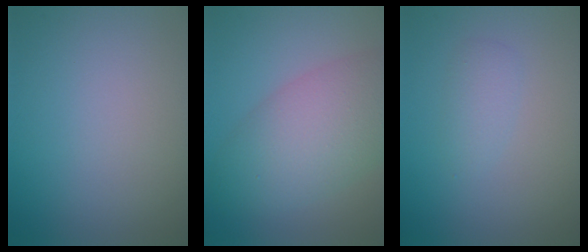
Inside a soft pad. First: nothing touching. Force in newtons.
{"total": 7.4, "press": 7.4, "slide": 0.2}
{"total": 1.4, "press": 1.4, "slide": 0.0}